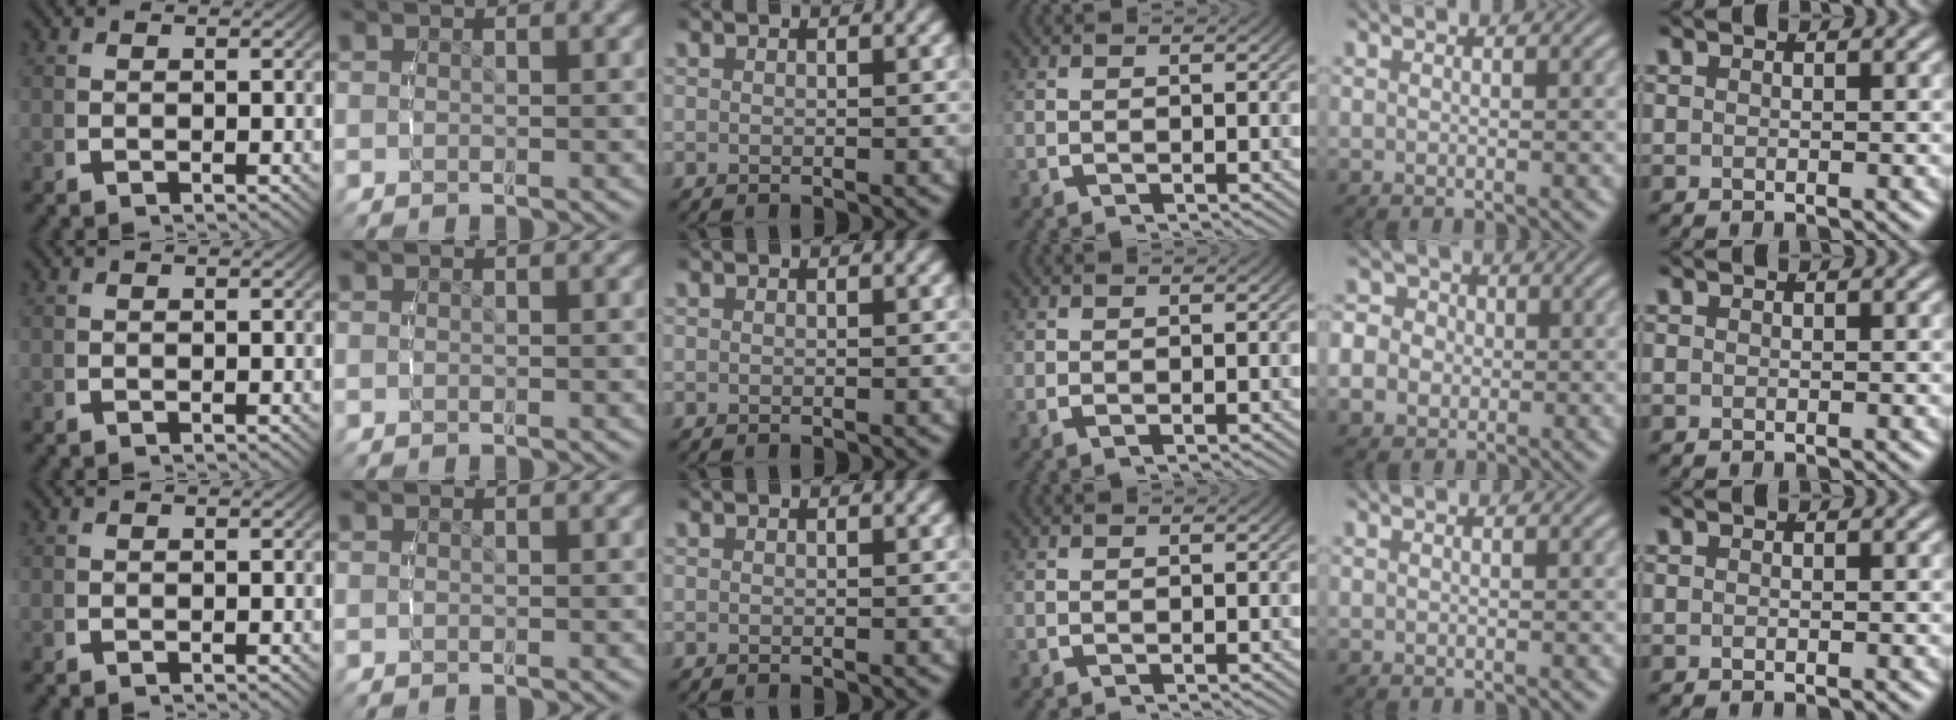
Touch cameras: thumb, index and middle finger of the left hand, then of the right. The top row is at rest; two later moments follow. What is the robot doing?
{"motion": "lift_and_place", "object": "cloth"}